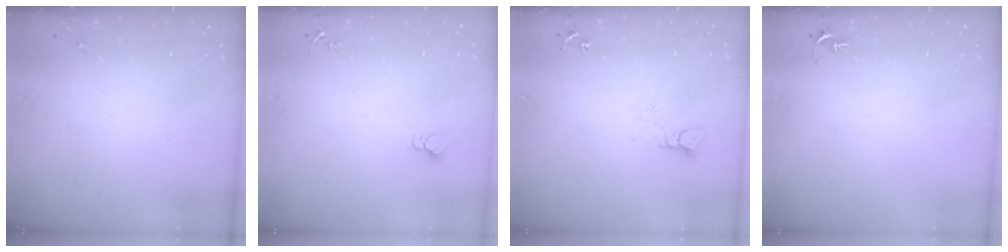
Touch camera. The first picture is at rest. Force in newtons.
{"total": 2.7, "press": 2.7, "slide": 0.2}
{"total": 3.5, "press": 3.5, "slide": 0.3}
{"total": 2.7, "press": 2.7, "slide": 0.3}